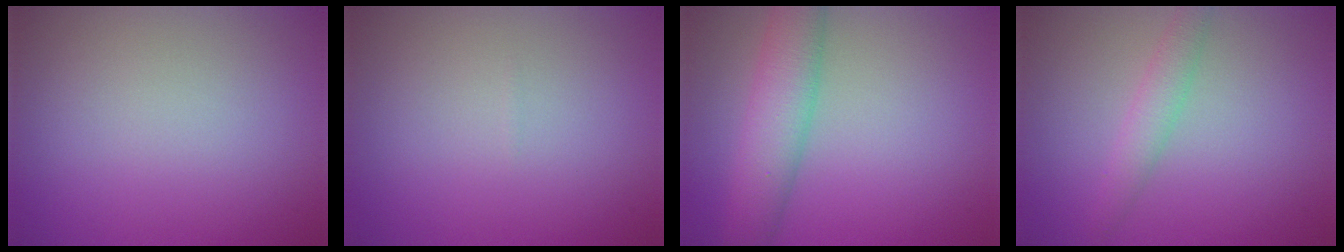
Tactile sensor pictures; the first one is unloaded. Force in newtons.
{"total": 0.0}
{"total": 5.4, "press": 5.4, "slide": 0.2}
{"total": 2.2, "press": 2.2, "slide": 0.2}